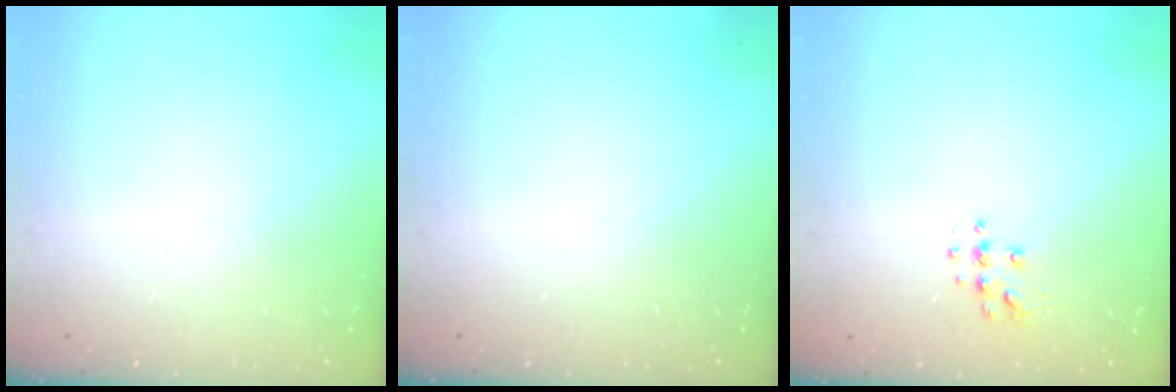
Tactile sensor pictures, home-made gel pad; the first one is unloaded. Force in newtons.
{"total": 0.0}
{"total": 4.8, "press": 4.8, "slide": 0.3}